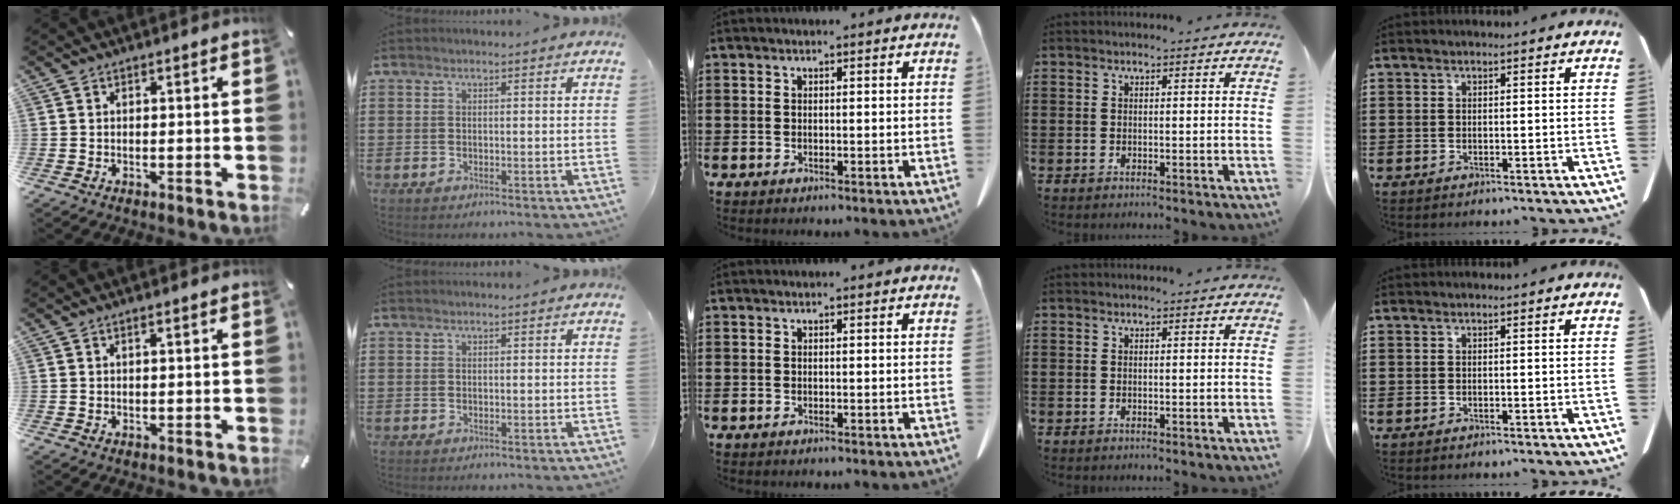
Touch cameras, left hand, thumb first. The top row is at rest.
{"thumb": {"total": 0.7, "force": [0.2, 0.1, 0.7], "torque": [-0.011, 0.000, 0.003]}}